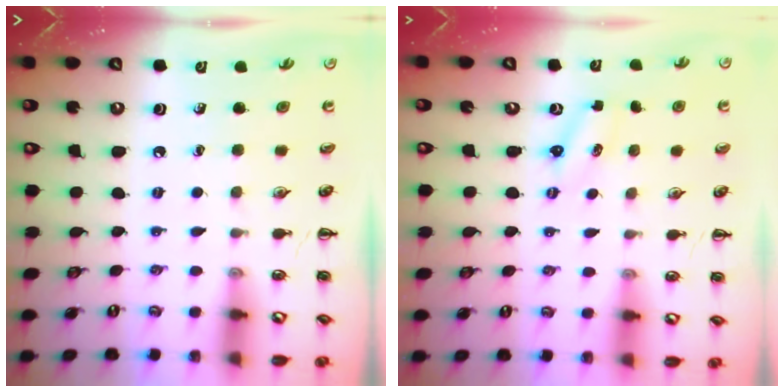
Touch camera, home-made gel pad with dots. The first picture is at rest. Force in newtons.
{"total": 2.1, "press": 2.0, "slide": 0.6}